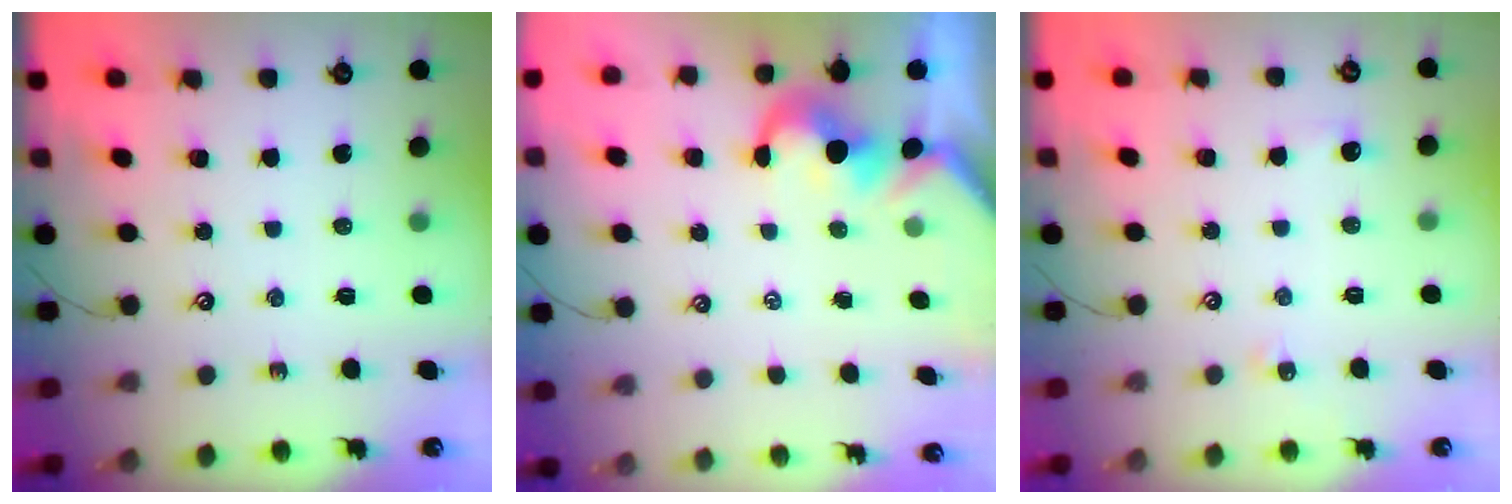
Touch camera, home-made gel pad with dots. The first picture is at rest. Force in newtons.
{"total": 1.4, "press": 1.1, "slide": 0.9}
{"total": 3.2, "press": 3.1, "slide": 0.5}